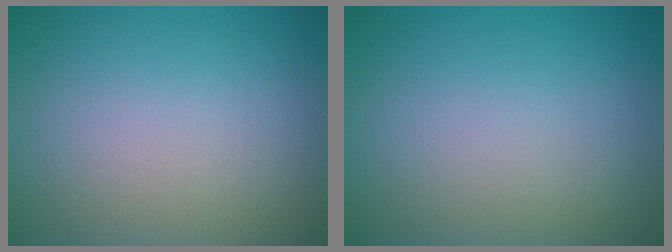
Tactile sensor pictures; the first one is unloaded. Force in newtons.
{"total": 0.0}